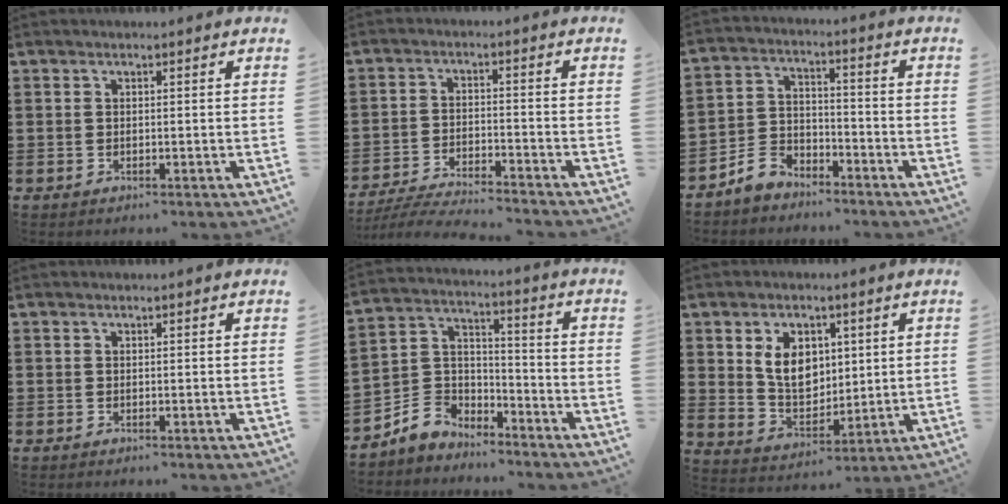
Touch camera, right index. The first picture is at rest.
{"total": 4.7, "force": [-4.6, -0.1, 1.1], "torque": [-0.034, -0.008, -0.096]}
{"total": 5.6, "force": [-4.8, 2.6, 1.3], "torque": [-0.045, 0.013, -0.100]}
{"total": 0.0}
{"total": 5.0, "force": [-3.9, 3.2, 0.0], "torque": [-0.038, 0.004, -0.089]}
{"total": 7.6, "force": [2.1, 5.5, 4.8], "torque": [-0.102, 0.008, 0.035]}